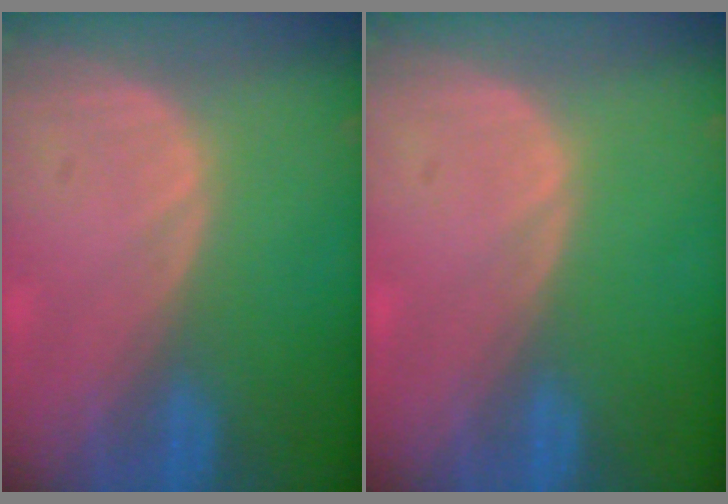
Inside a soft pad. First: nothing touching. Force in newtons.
{"total": 0.0}